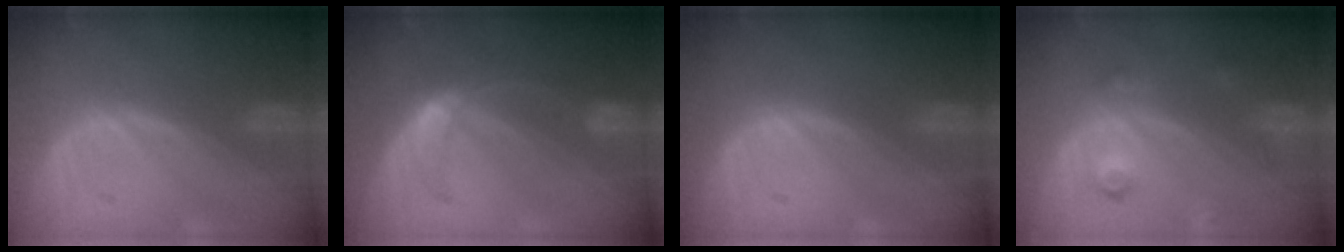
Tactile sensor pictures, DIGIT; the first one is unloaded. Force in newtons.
{"total": 5.7, "press": 5.0, "slide": 2.7}
{"total": 0.0}
{"total": 3.7, "press": 3.5, "slide": 1.4}